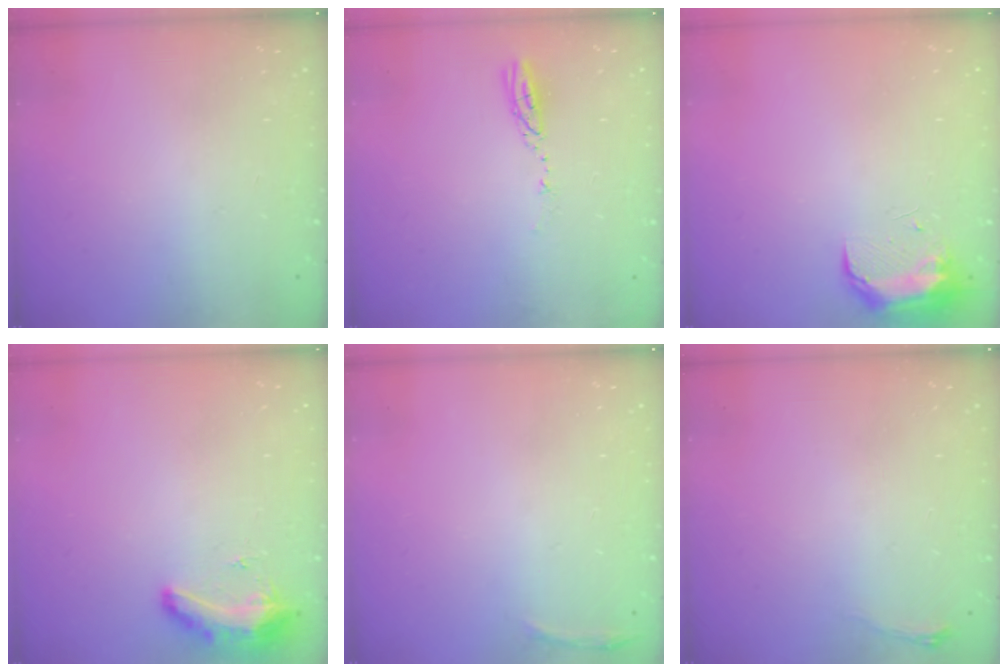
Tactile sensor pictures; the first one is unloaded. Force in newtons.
{"total": 3.3, "press": 3.3, "slide": 0.2}
{"total": 8.9, "press": 8.8, "slide": 1.1}
{"total": 8.8, "press": 8.8, "slide": 0.7}
{"total": 3.0, "press": 1.9, "slide": 2.3}
{"total": 3.1, "press": 3.0, "slide": 0.9}